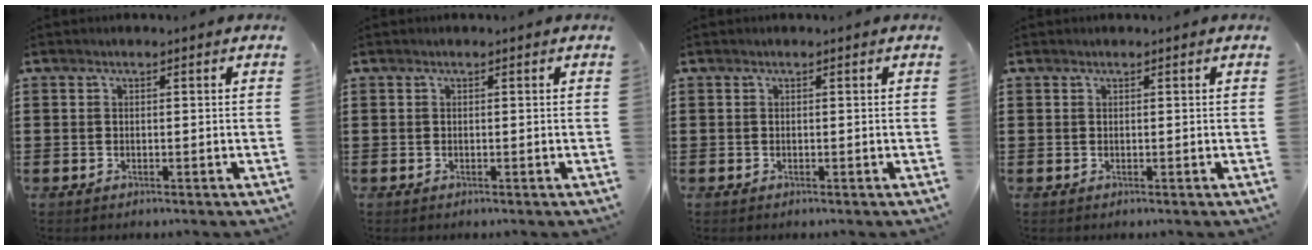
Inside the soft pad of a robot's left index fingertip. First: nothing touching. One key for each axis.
{"total": 0.0}
{"total": 0.0}
{"total": 0.0}